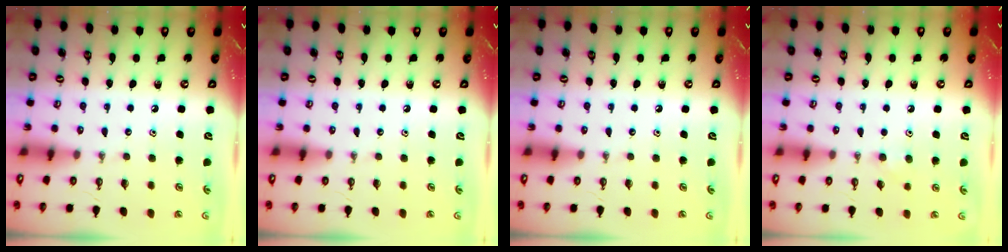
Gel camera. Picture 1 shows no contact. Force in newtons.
{"total": 0.0}
{"total": 0.0}
{"total": 3.9, "press": 3.6, "slide": 1.3}